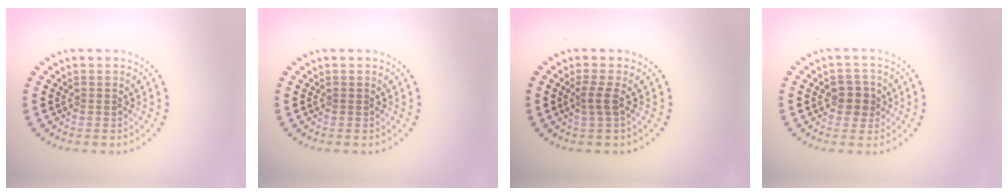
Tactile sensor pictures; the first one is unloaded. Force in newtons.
{"total": 0.0}
{"total": 1.7, "press": 1.1, "slide": 1.2}
{"total": 2.6, "press": 2.5, "slide": 0.7}